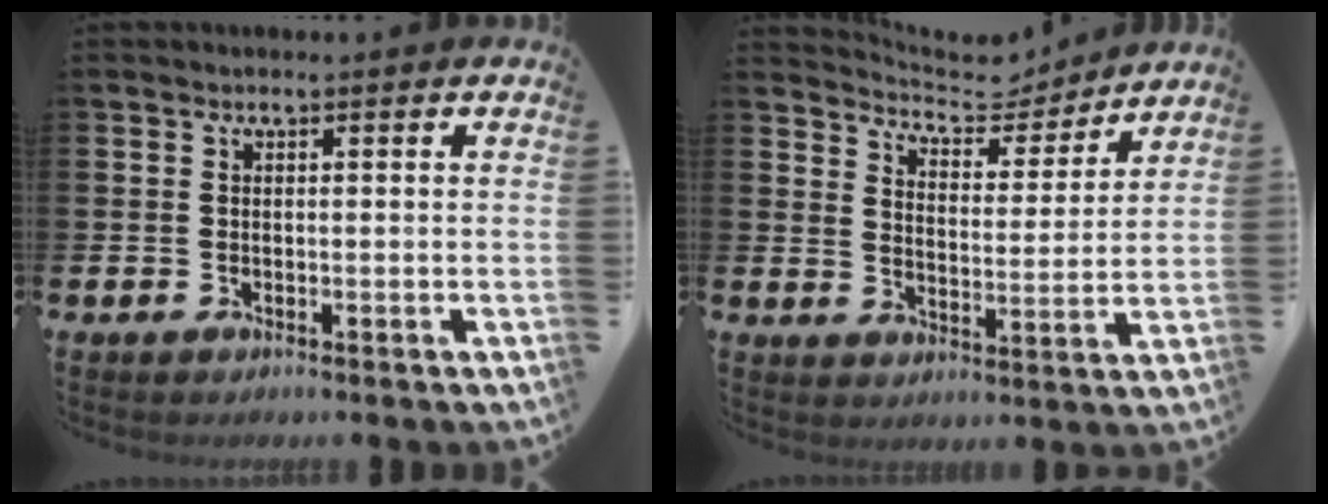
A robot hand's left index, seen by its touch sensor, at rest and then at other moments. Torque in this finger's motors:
{"motor_torque": [0.82, -1.32, 0.05, 0.02]}